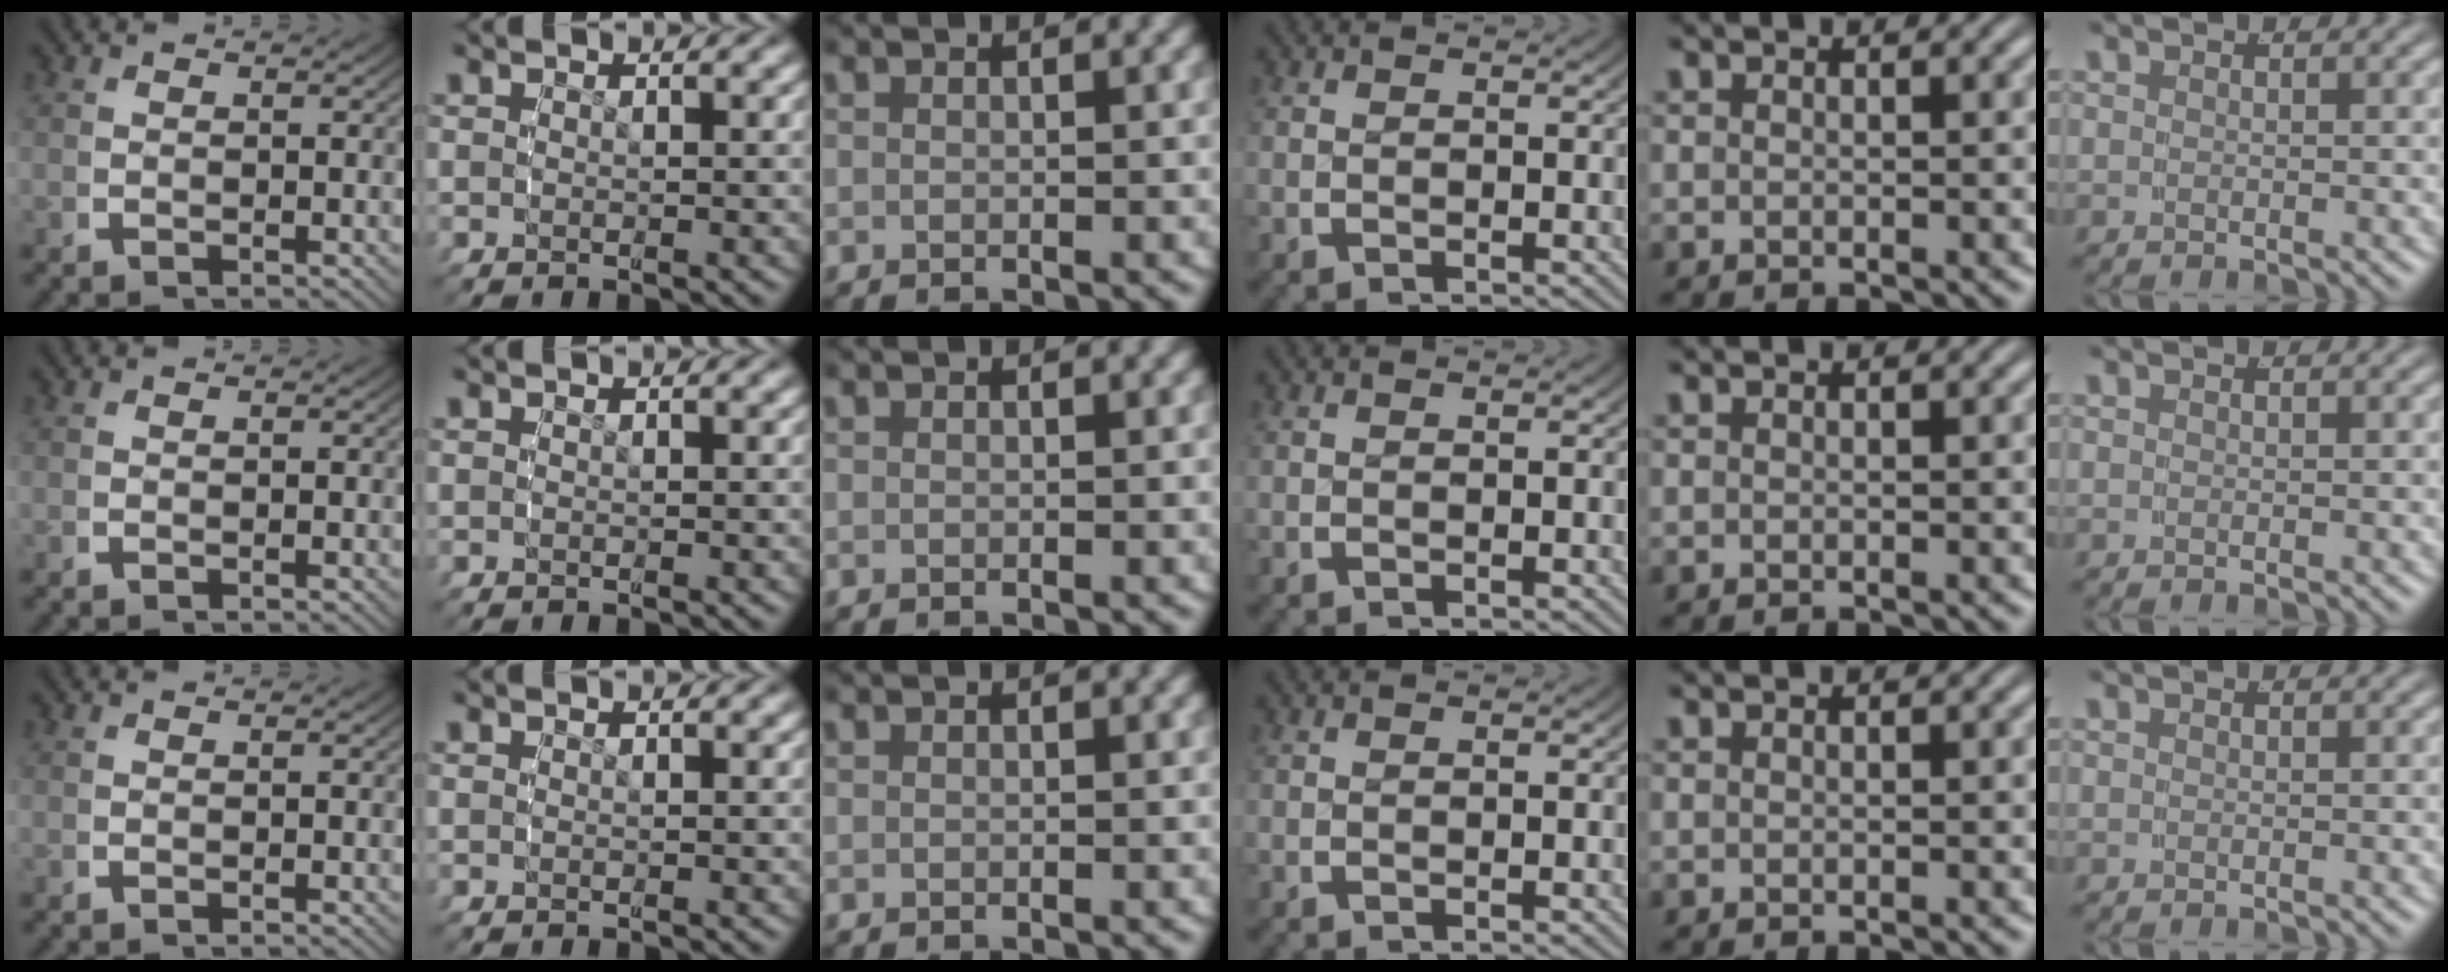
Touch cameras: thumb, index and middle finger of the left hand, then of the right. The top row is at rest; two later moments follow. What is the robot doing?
{"motion": "reach", "object": "shirt"}